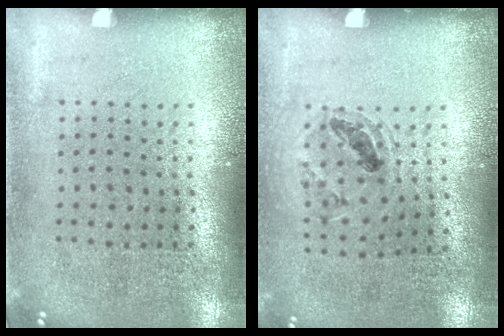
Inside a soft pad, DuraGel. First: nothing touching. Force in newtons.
{"total": 0.9, "press": 0.9, "slide": 0.1}